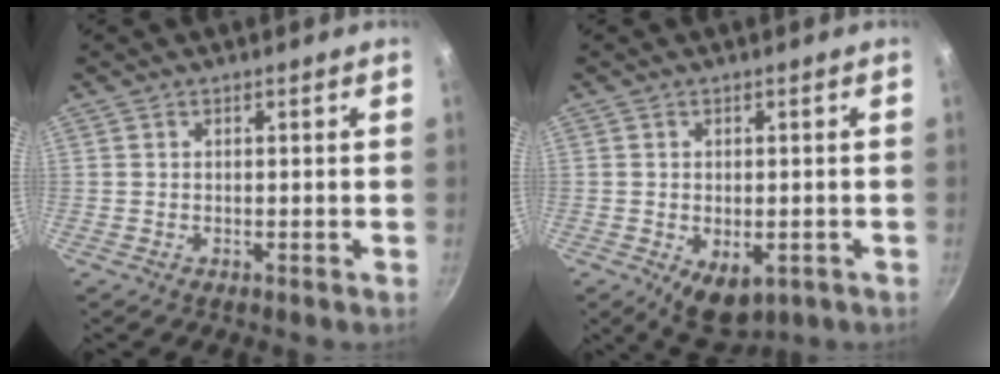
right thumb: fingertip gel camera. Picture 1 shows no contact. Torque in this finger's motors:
{"motor_torque": [0.93, 0.85, 0.17, 0.03, 0.03]}